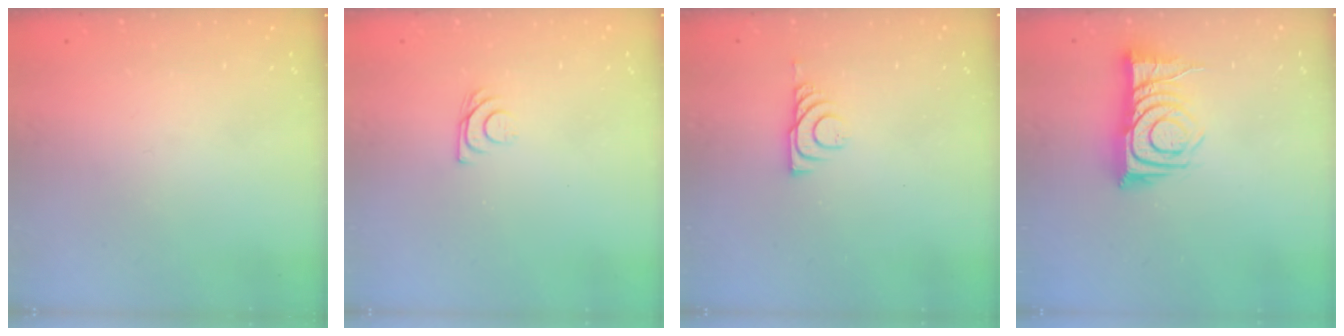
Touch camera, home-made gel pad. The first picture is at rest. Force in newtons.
{"total": 6.1, "press": 6.0, "slide": 0.8}
{"total": 5.8, "press": 5.7, "slide": 0.8}
{"total": 11.9, "press": 11.9, "slide": 0.6}